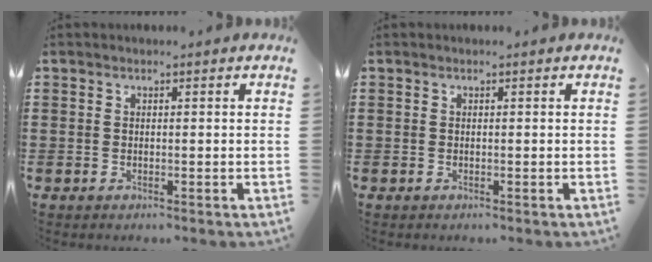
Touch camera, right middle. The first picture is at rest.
{"total": 0.0}